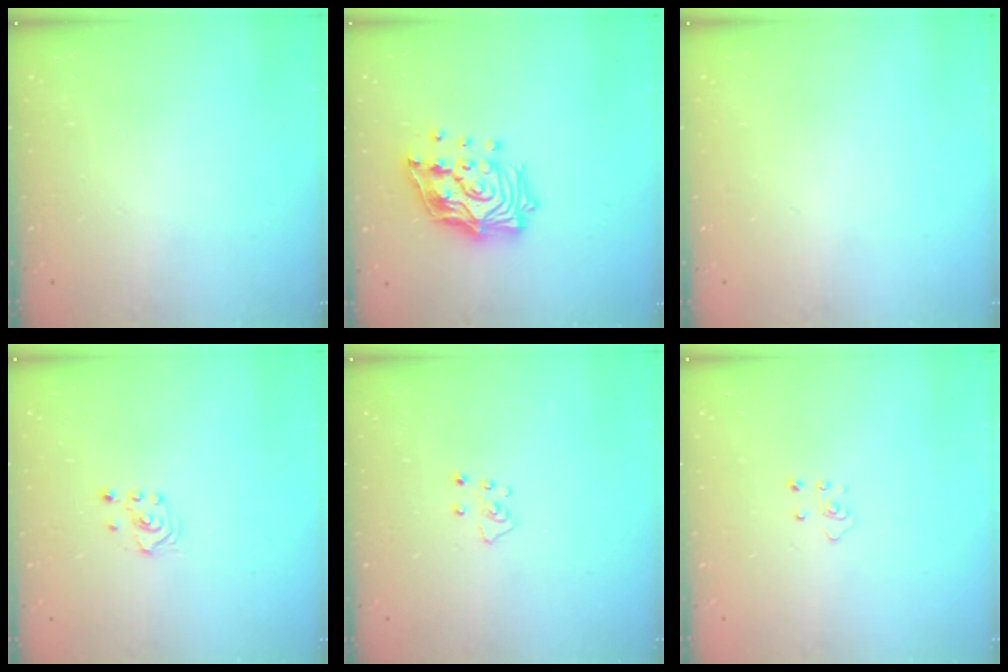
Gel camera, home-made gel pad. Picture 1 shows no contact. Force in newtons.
{"total": 17.7, "press": 17.6, "slide": 2.0}
{"total": 0.0}
{"total": 2.1, "press": 2.1, "slide": 0.1}
{"total": 5.0, "press": 5.0, "slide": 0.3}
{"total": 2.5, "press": 2.4, "slide": 0.3}